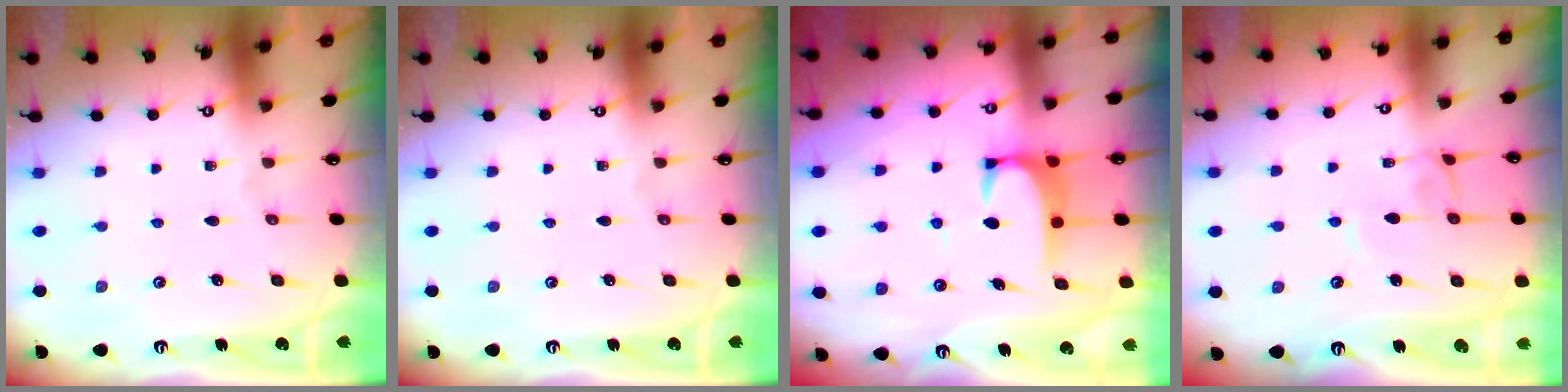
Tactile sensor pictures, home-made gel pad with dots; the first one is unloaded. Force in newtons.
{"total": 0.0}
{"total": 2.4, "press": 2.3, "slide": 0.7}
{"total": 2.0, "press": 2.0, "slide": 0.2}